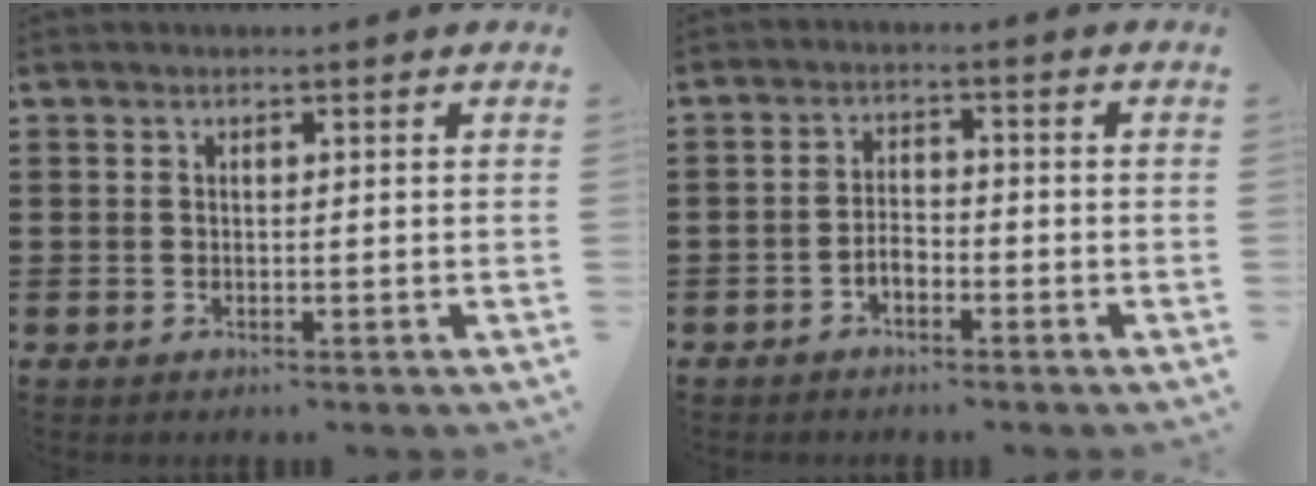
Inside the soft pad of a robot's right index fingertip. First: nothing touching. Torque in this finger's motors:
{"motor_torque": [1.08, 1.06, 0.07, 0.05]}